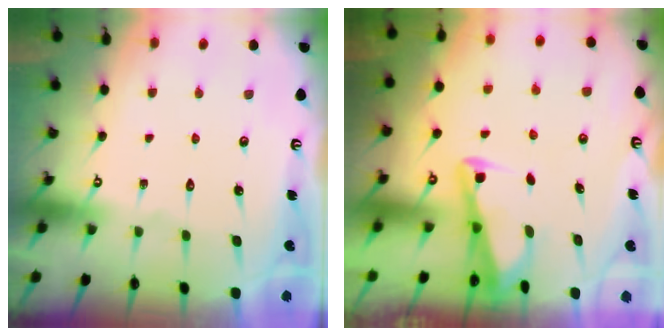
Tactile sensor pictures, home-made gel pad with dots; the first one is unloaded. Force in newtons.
{"total": 2.7, "press": 2.7, "slide": 0.4}